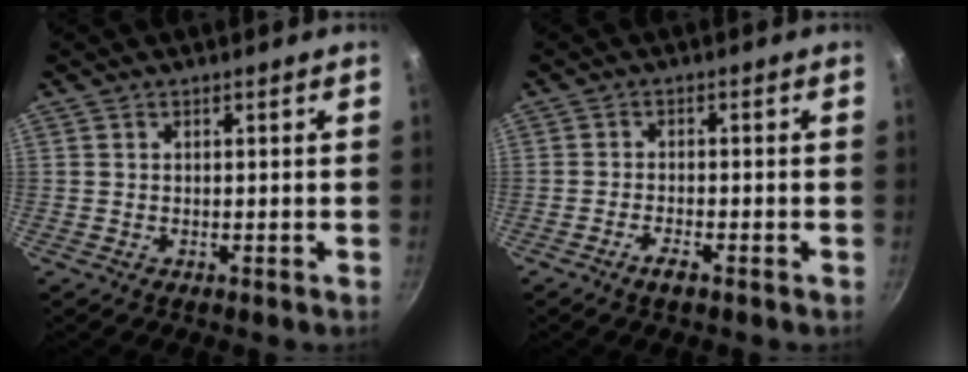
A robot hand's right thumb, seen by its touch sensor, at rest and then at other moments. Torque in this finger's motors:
{"motor_torque": [-0.28, 0.37, -0.12, 0.38, 0.04]}